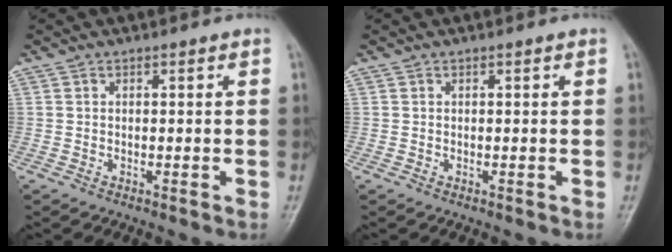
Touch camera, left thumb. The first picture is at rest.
{"total": 0.0}